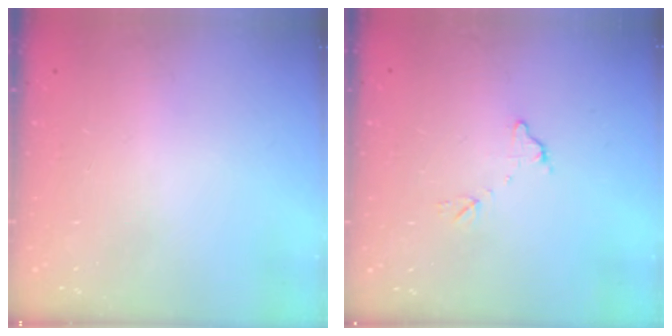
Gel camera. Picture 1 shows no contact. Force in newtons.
{"total": 7.0, "press": 7.0, "slide": 0.4}